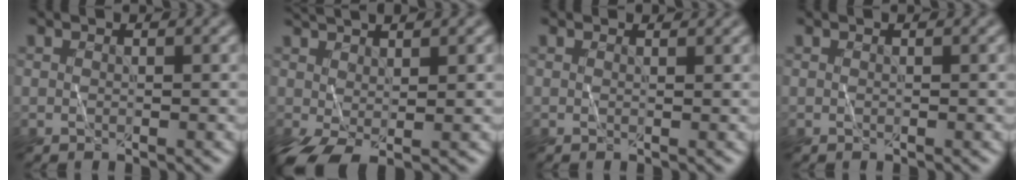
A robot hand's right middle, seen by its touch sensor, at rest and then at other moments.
{"total": 5.1, "force": [0.9, 2.0, 4.6], "torque": [-0.081, 0.007, 0.013]}
{"total": 1.1, "force": [1.0, 0.2, 0.2], "torque": [-0.009, -0.003, 0.008]}
{"total": 0.0}